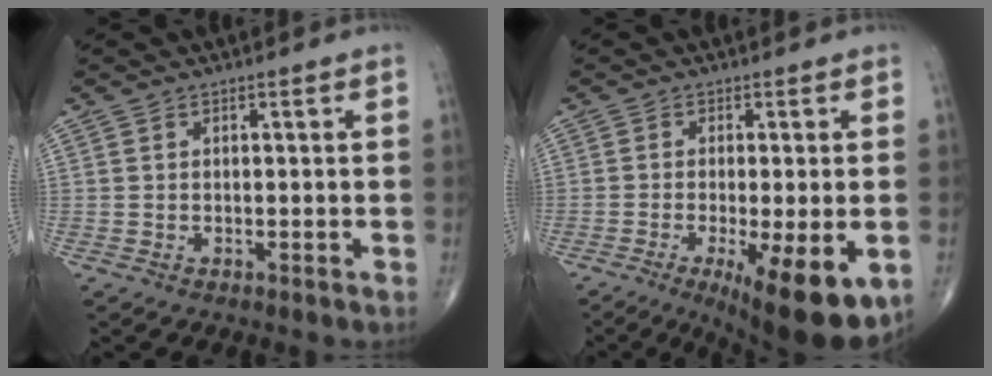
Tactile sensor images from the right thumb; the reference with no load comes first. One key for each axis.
{"total": 14.3, "fx": -5.2, "fy": 4.0, "fz": 12.7, "tx": -0.161, "ty": -0.018, "tz": -0.068}